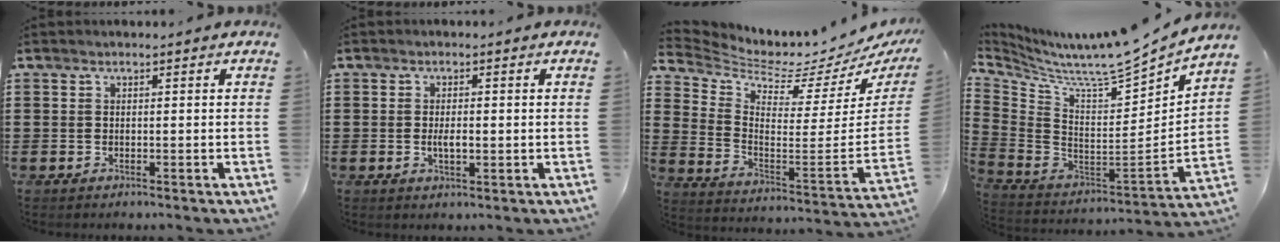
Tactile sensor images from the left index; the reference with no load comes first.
{"total": 2.4, "force": [-0.3, 0.8, 2.2], "torque": [-0.040, 0.001, -0.006]}
{"total": 3.3, "force": [2.8, 0.9, 1.4], "torque": [-0.046, -0.052, 0.038]}
{"total": 8.1, "force": [7.4, 0.0, 3.1], "torque": [-0.089, -0.070, 0.119]}